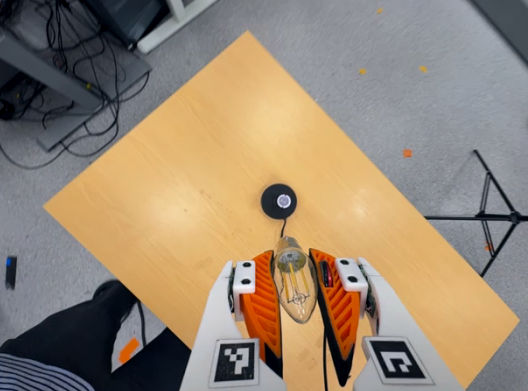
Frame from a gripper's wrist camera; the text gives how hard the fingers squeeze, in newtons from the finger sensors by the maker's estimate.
{"total": 22.8, "left": 24.5, "right": 21.0}